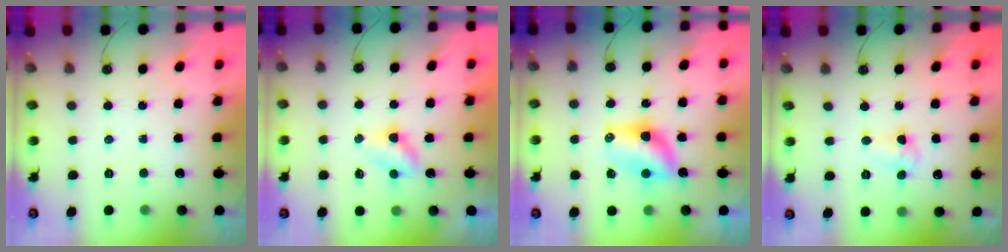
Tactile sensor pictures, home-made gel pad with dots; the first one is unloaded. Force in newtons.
{"total": 3.8, "press": 3.8, "slide": 0.5}
{"total": 9.0, "press": 8.1, "slide": 4.0}
{"total": 3.6, "press": 3.6, "slide": 0.6}